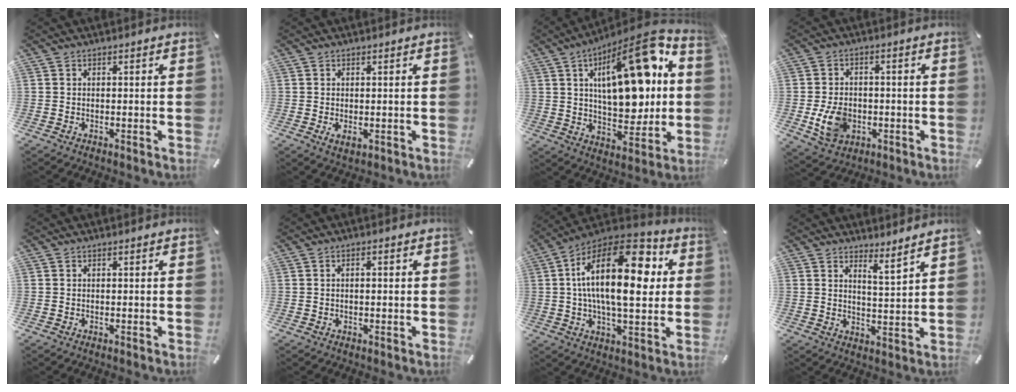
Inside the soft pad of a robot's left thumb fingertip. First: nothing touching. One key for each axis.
{"total": 1.5, "fx": 0.1, "fy": 0.6, "fz": 1.4, "tx": -0.017, "ty": -0.003, "tz": 0.002}
{"total": 24.0, "fx": 7.5, "fy": 11.3, "fz": 19.8, "tx": -0.296, "ty": -0.039, "tz": 0.117}
{"total": 8.1, "fx": -1.4, "fy": 6.4, "fz": 4.8, "tx": -0.097, "ty": 0.002, "tz": -0.024}
{"total": 0.0}
{"total": 1.2, "fx": 0.0, "fy": 0.6, "fz": 1.1, "tx": -0.021, "ty": 0.004, "tz": -0.001}
{"total": 26.3, "fx": 5.7, "fy": 12.5, "fz": 22.4, "tx": -0.399, "ty": -0.022, "tz": 0.081}
{"total": 4.8, "fx": 4.4, "fy": -0.8, "fz": 1.5, "tx": -0.025, "ty": -0.043, "tz": 0.073}